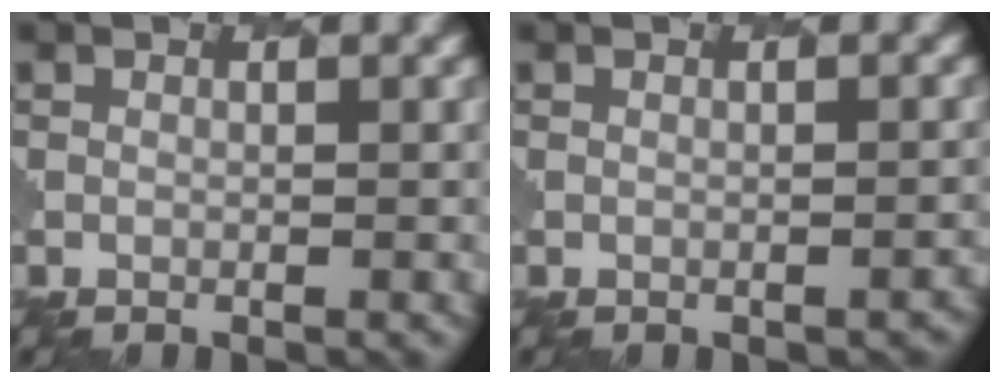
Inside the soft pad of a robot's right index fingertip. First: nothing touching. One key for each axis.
{"total": 1.2, "fx": -1.0, "fy": 0.5, "fz": 0.5, "tx": 0.003, "ty": 0.006, "tz": -0.008}